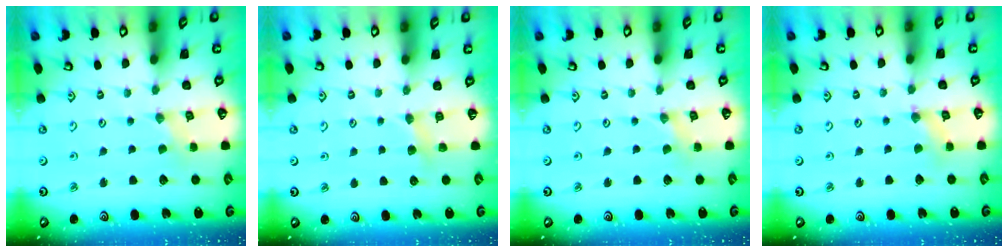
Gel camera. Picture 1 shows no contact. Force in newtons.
{"total": 3.9, "press": 3.9, "slide": 0.5}
{"total": 0.0}
{"total": 1.0, "press": 1.0, "slide": 0.3}